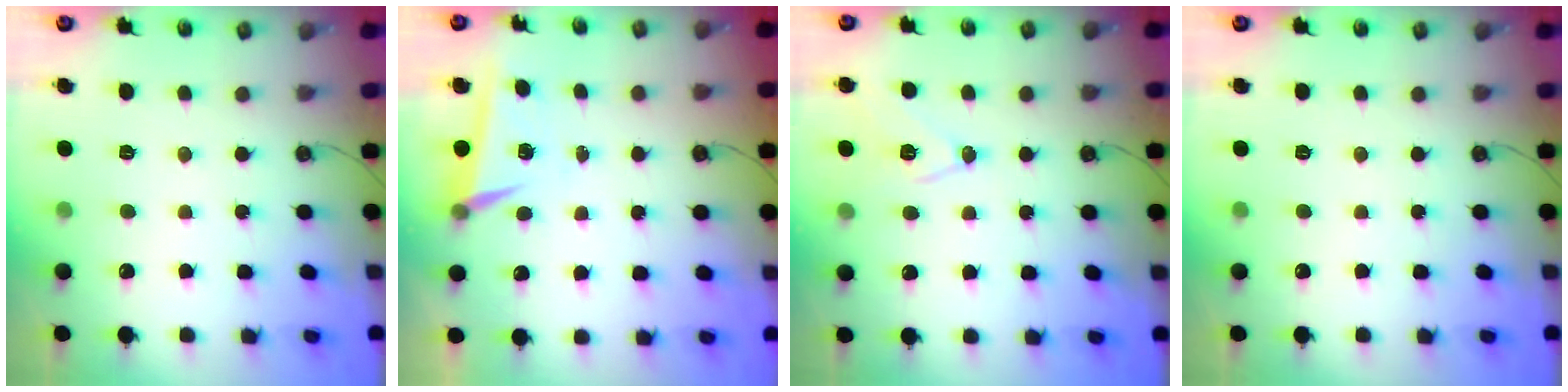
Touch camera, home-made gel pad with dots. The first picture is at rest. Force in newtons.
{"total": 4.5, "press": 4.0, "slide": 2.1}
{"total": 11.4, "press": 10.9, "slide": 3.3}
{"total": 0.0}